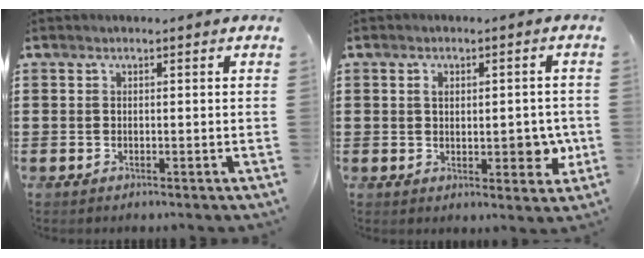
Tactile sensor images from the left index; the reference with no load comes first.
{"total": 5.3, "force": [0.0, 2.6, 4.6], "torque": [-0.062, -0.002, -0.006]}